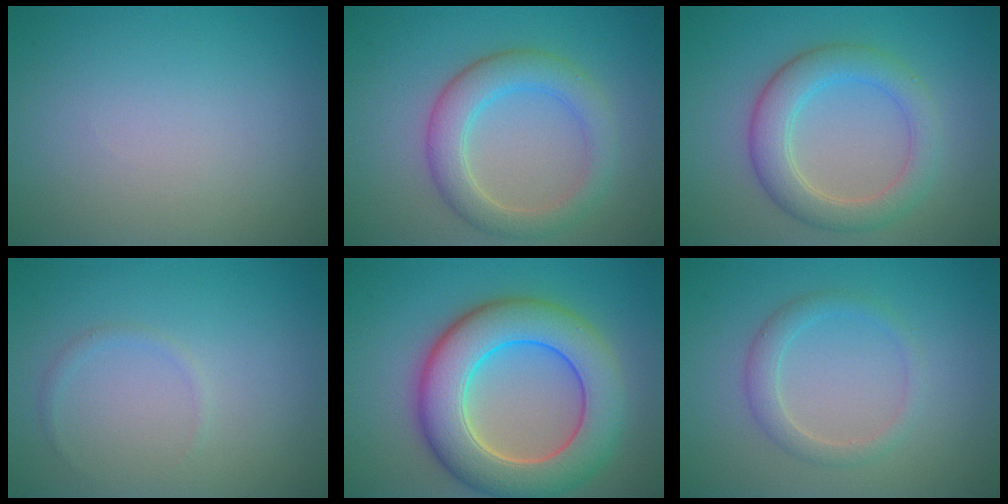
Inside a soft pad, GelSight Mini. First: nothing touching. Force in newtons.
{"total": 4.5, "press": 4.5, "slide": 0.6}
{"total": 4.6, "press": 4.6, "slide": 0.0}
{"total": 0.7, "press": 0.7, "slide": 0.1}
{"total": 9.8, "press": 9.7, "slide": 0.7}
{"total": 2.2, "press": 2.2, "slide": 0.2}